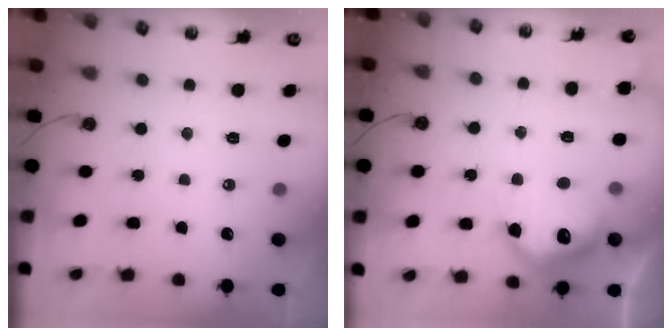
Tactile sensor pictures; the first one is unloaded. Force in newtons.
{"total": 15.5, "press": 15.5, "slide": 0.9}